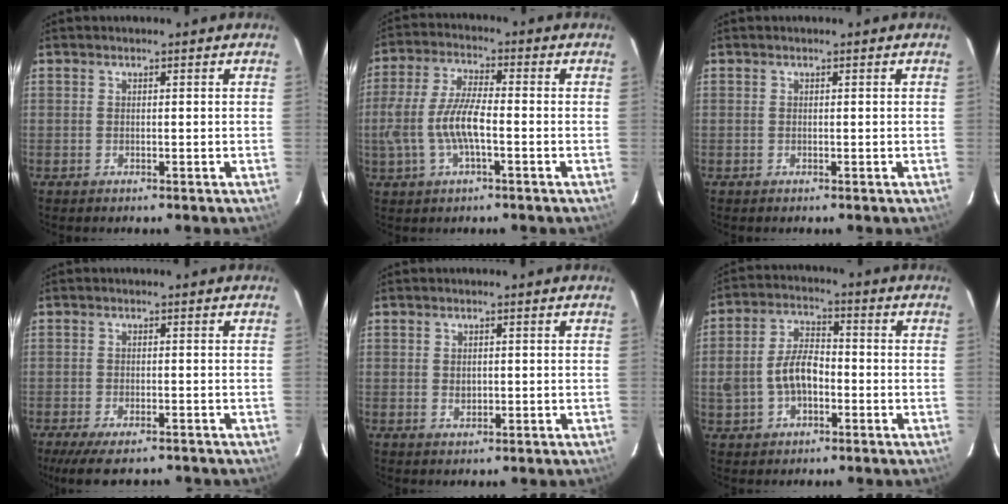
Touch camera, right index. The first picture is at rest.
{"total": 10.2, "force": [-2.3, 3.0, 9.5], "torque": [-0.202, 0.001, -0.043]}
{"total": 0.0}
{"total": 8.6, "force": [-6.9, 2.3, 4.6], "torque": [-0.105, -0.029, -0.113]}
{"total": 1.6, "force": [0.0, 1.3, 1.0], "torque": [-0.013, 0.000, 0.002]}
{"total": 8.6, "force": [-2.0, 5.3, 6.6], "torque": [-0.133, 0.015, -0.028]}